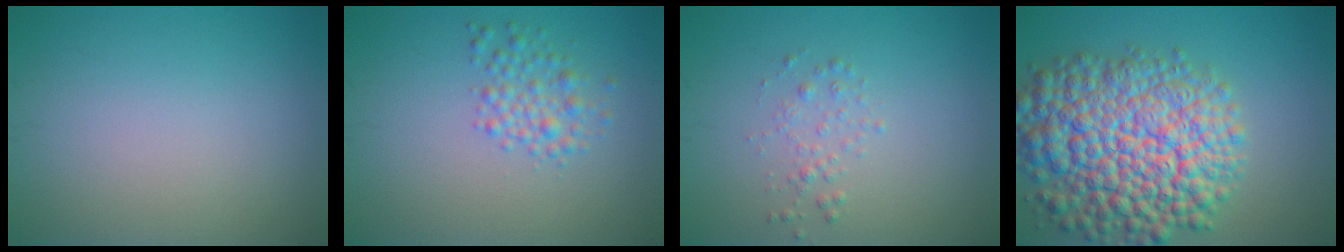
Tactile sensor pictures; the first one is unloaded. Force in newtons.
{"total": 2.3, "press": 2.3, "slide": 0.0}
{"total": 1.3, "press": 1.3, "slide": 0.0}
{"total": 12.8, "press": 12.8, "slide": 0.5}